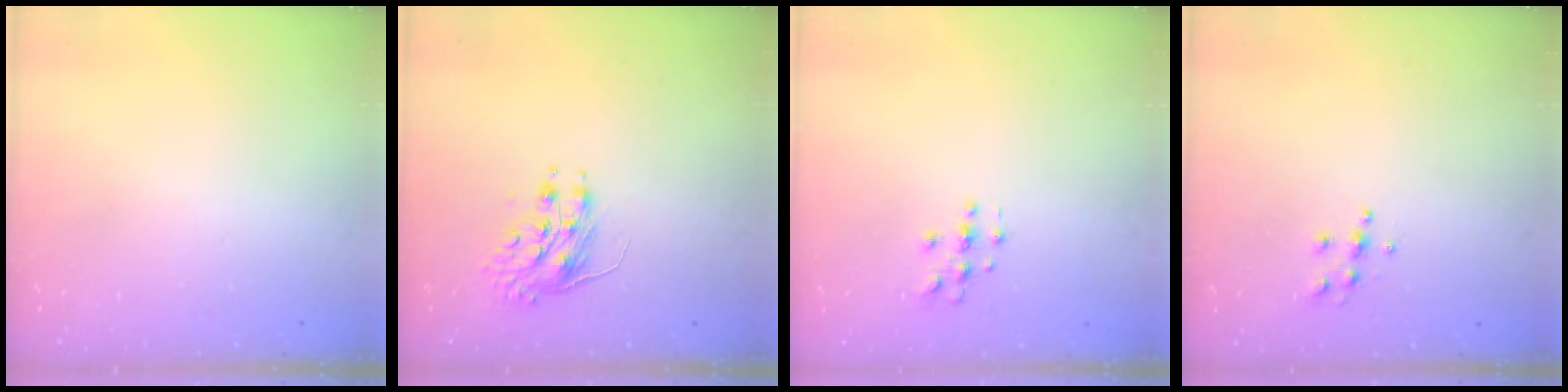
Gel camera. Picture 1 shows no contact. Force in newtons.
{"total": 8.0, "press": 8.0, "slide": 0.2}
{"total": 2.8, "press": 2.8, "slide": 0.2}
{"total": 5.6, "press": 5.6, "slide": 0.6}